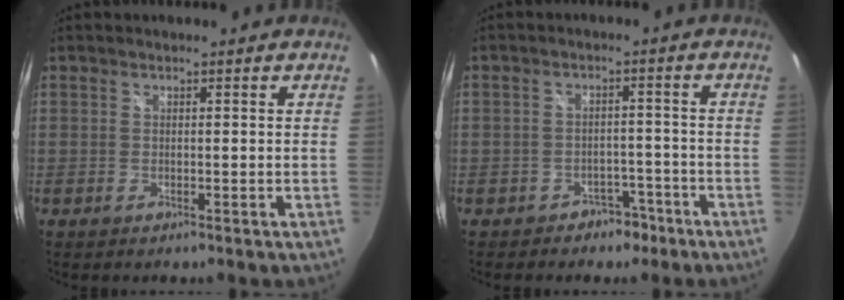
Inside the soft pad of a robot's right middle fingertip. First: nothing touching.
{"total": 4.2, "force": [-2.8, 3.1, 0.3], "torque": [-0.001, 0.032, -0.029]}